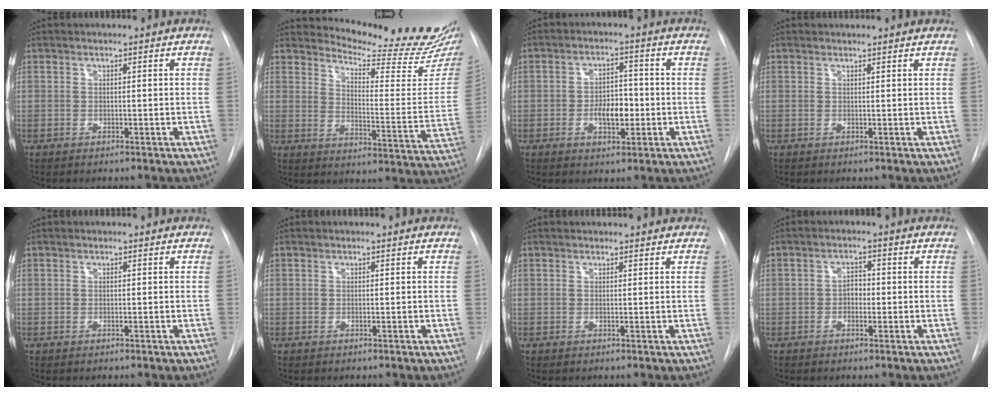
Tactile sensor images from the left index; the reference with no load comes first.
{"total": 18.5, "force": [17.6, 0.8, 5.6], "torque": [-0.084, -0.128, 0.212]}
{"total": 5.3, "force": [-1.7, 2.7, 4.3], "torque": [-0.068, 0.002, -0.024]}
{"total": 2.0, "force": [2.0, 0.0, 0.3], "torque": [-0.008, 0.008, 0.020]}
{"total": 0.0}
{"total": 0.0}
{"total": 2.5, "force": [2.3, 0.6, 0.5], "torque": [-0.011, 0.009, 0.020]}
{"total": 2.1, "force": [-0.9, 1.4, 1.4], "torque": [-0.015, 0.002, -0.018]}